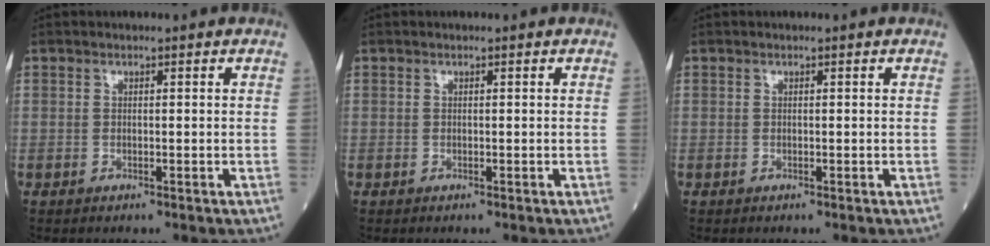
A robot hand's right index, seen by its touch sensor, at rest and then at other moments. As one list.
[{"total": 0.0}, {"total": 0.0}]